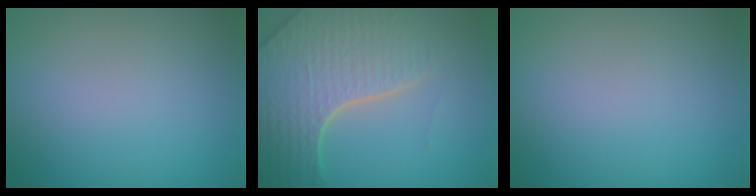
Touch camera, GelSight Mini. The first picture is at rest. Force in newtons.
{"total": 6.1, "press": 5.1, "slide": 3.3}
{"total": 0.0}